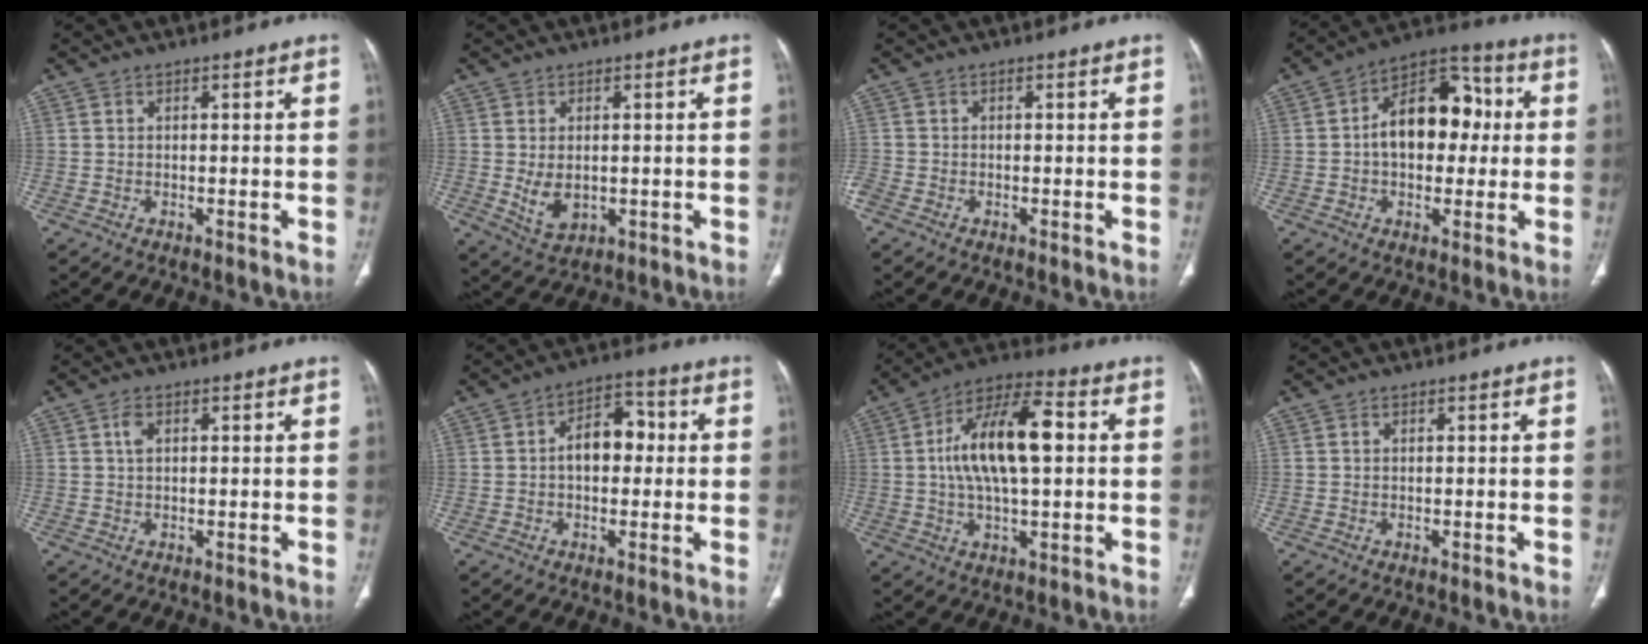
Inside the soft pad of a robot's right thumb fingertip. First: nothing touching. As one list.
[{"total": 5.1, "force": [-0.2, 3.3, 3.9], "torque": [-0.063, -0.011, 0.012]}, {"total": 1.4, "force": [-0.7, 0.9, 0.7], "torque": [-0.020, -0.002, -0.017]}, {"total": 15.0, "force": [1.1, 9.8, 11.3], "torque": [-0.129, 0.035, 0.008]}, {"total": 2.3, "force": [0.8, 1.3, 1.7], "torque": [-0.032, 0.005, 0.016]}, {"total": 8.2, "force": [0.3, 5.4, 6.1], "torque": [-0.068, 0.026, -0.003]}, {"total": 16.2, "force": [1.9, 7.2, 14.4], "torque": [-0.253, 0.022, 0.028]}, {"total": 0.0}]